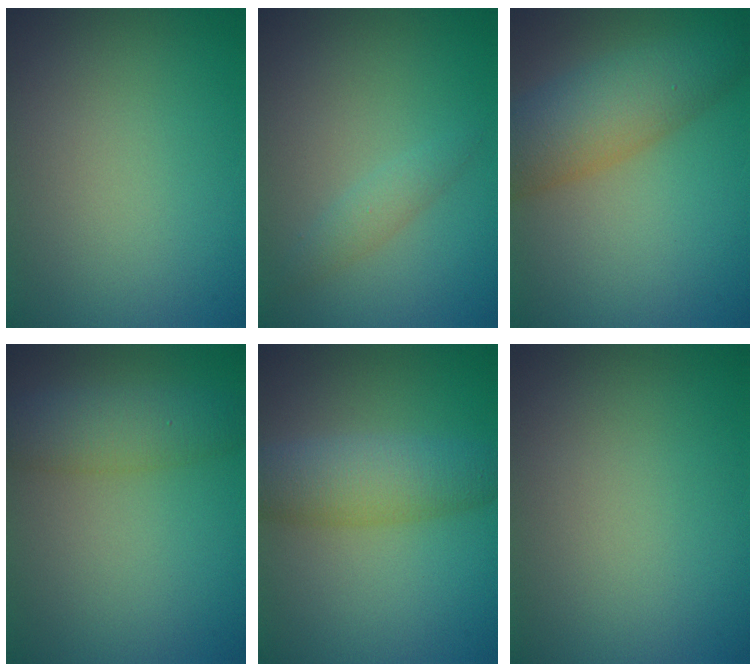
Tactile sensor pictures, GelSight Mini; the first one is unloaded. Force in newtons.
{"total": 1.4, "press": 1.4, "slide": 0.0}
{"total": 6.7, "press": 6.7, "slide": 0.3}
{"total": 4.1, "press": 4.1, "slide": 0.1}
{"total": 4.7, "press": 4.7, "slide": 0.1}
{"total": 0.0}